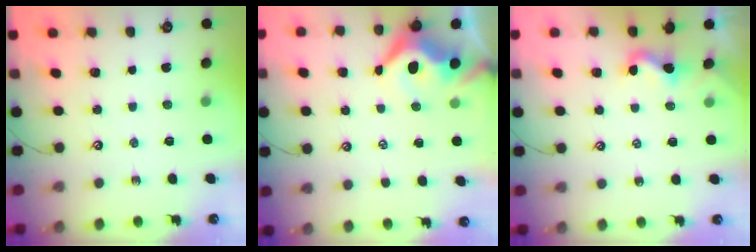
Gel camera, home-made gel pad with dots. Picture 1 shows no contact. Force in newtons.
{"total": 6.5, "press": 6.4, "slide": 1.2}
{"total": 2.8, "press": 2.8, "slide": 0.4}